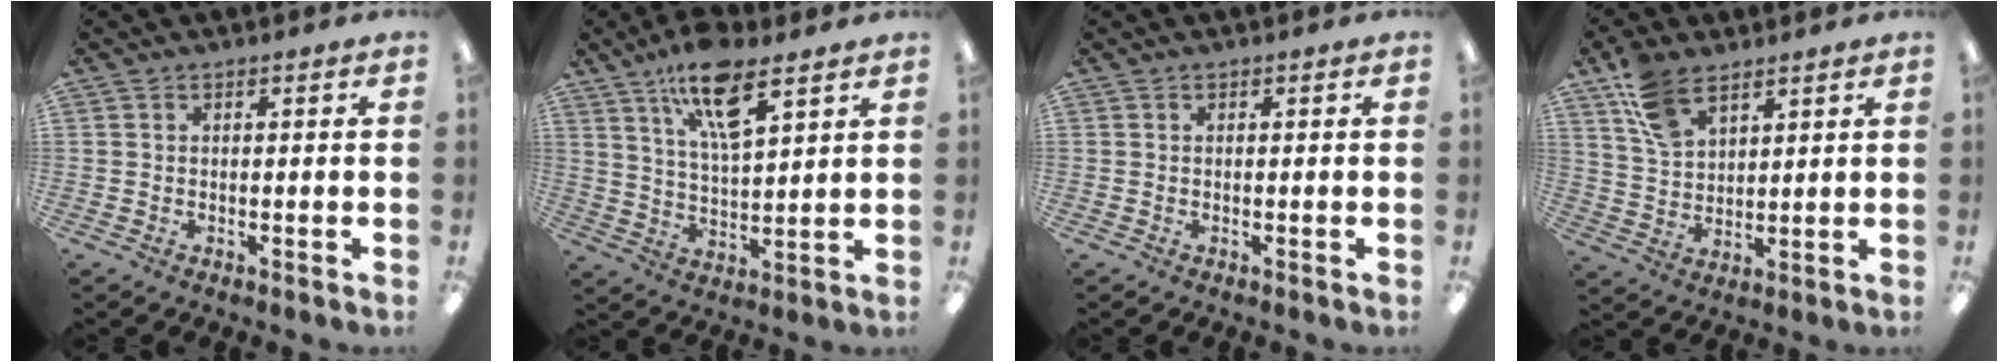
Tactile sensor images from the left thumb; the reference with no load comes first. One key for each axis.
{"total": 13.2, "fx": 8.5, "fy": 4.7, "fz": 8.9, "tx": -0.148, "ty": -0.035, "tz": 0.147}
{"total": 0.0}
{"total": 9.9, "fx": 6.6, "fy": 5.4, "fz": 5.0, "tx": -0.102, "ty": -0.017, "tz": 0.127}